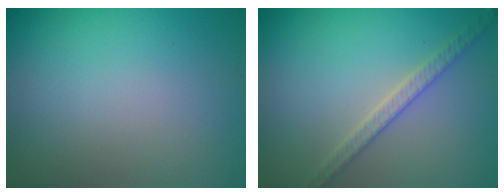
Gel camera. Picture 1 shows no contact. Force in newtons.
{"total": 2.5, "press": 2.4, "slide": 0.4}